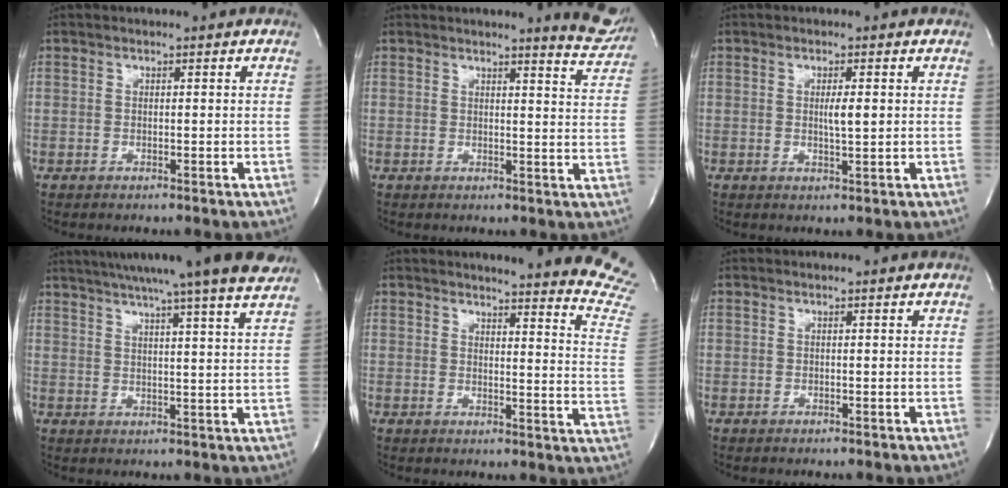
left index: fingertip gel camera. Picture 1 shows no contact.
{"total": 6.3, "force": [6.1, 0.3, 1.4], "torque": [-0.011, -0.046, 0.047]}
{"total": 2.5, "force": [0.1, 0.4, 2.5], "torque": [-0.045, -0.006, 0.001]}
{"total": 19.0, "force": [16.1, -0.9, 10.2], "torque": [-0.172, -0.005, 0.209]}
{"total": 20.1, "force": [19.1, -0.3, 6.0], "torque": [-0.065, -0.146, 0.192]}
{"total": 0.0}